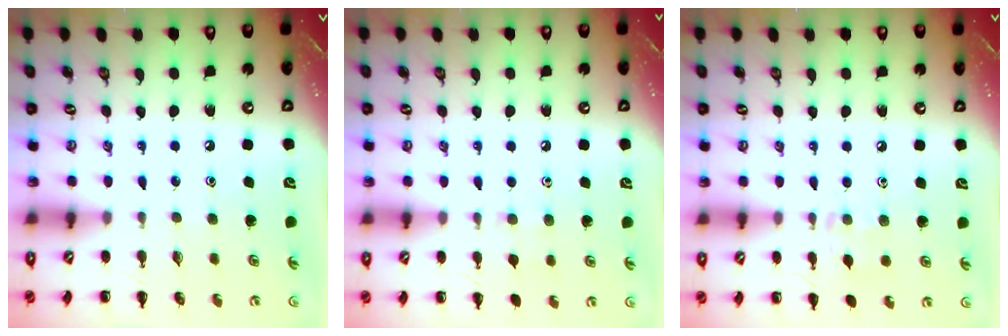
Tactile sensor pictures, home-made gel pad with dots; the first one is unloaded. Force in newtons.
{"total": 5.3, "press": 5.0, "slide": 1.9}
{"total": 6.0, "press": 5.8, "slide": 1.7}